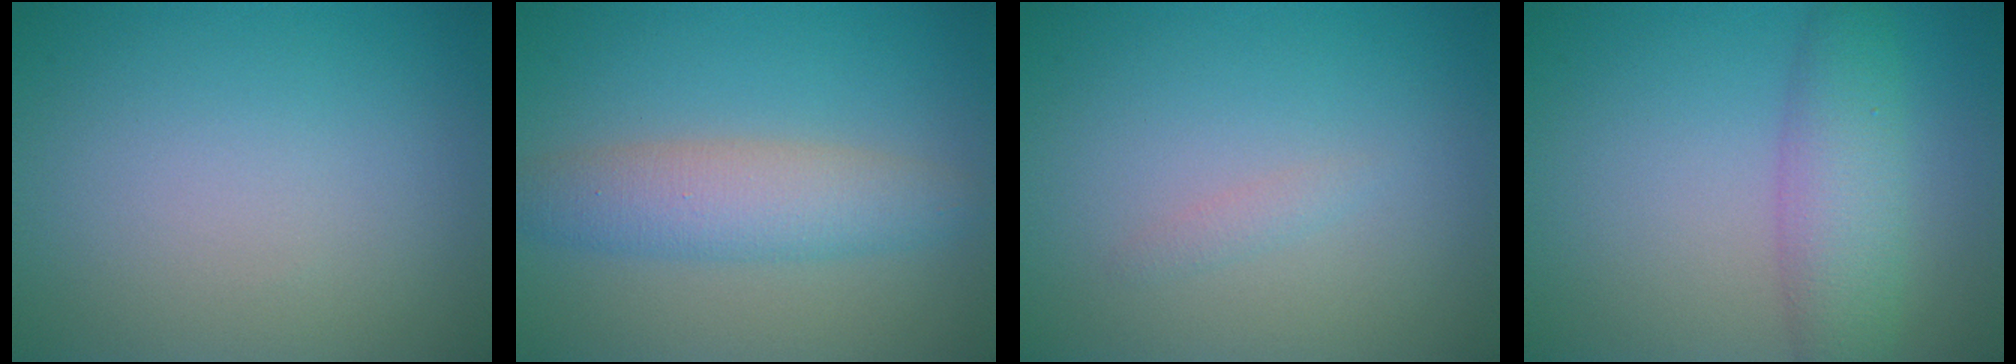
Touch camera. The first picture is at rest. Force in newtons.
{"total": 4.3, "press": 4.3, "slide": 0.0}
{"total": 0.7, "press": 0.7, "slide": 0.0}
{"total": 4.4, "press": 4.4, "slide": 0.1}